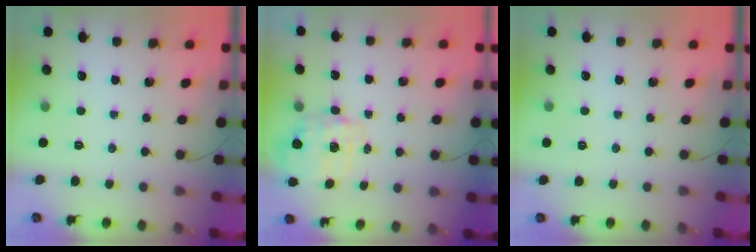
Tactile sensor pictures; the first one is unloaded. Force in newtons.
{"total": 3.9, "press": 3.9, "slide": 0.8}
{"total": 2.4, "press": 2.1, "slide": 1.2}